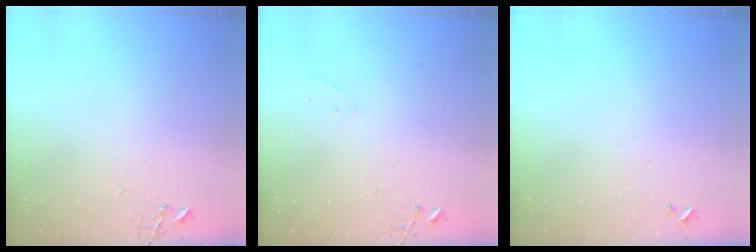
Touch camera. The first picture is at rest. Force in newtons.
{"total": 4.0, "press": 4.0, "slide": 0.2}
{"total": 0.0}